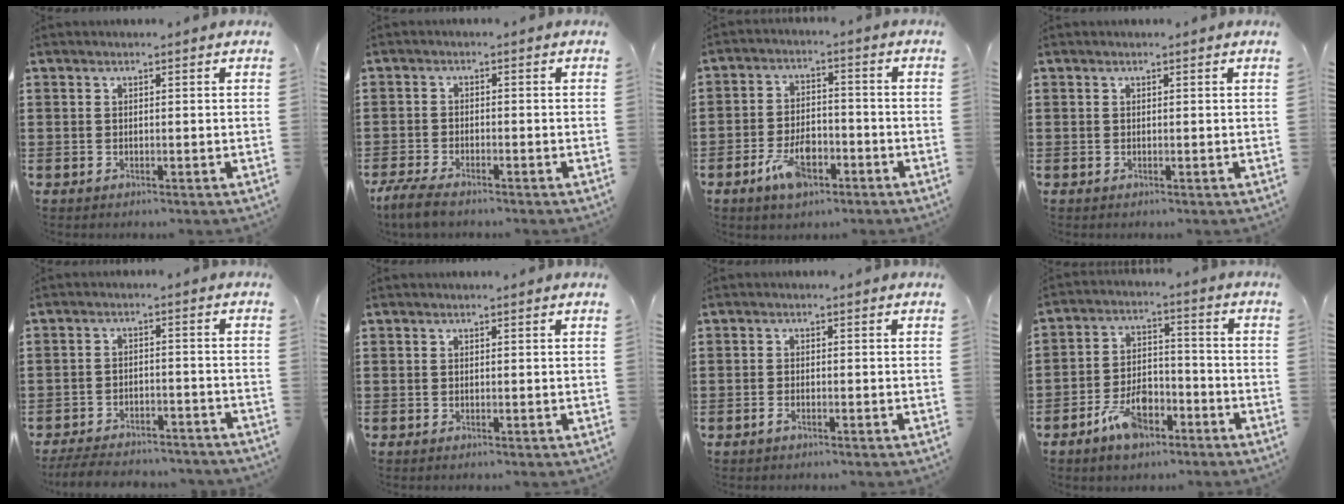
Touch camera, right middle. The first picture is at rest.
{"total": 3.5, "force": [-3.0, 0.8, 1.5], "torque": [-0.048, -0.004, -0.066]}
{"total": 7.0, "force": [-4.0, 3.2, 4.7], "torque": [-0.099, 0.007, -0.076]}
{"total": 0.0}
{"total": 5.0, "force": [-4.9, 0.6, 1.0], "torque": [-0.018, 0.006, -0.099]}
{"total": 0.0}
{"total": 1.0, "force": [-0.8, 0.2, 0.6], "torque": [-0.021, -0.006, -0.016]}
{"total": 7.6, "force": [-4.9, 3.5, 4.5], "torque": [-0.096, 0.013, -0.094]}